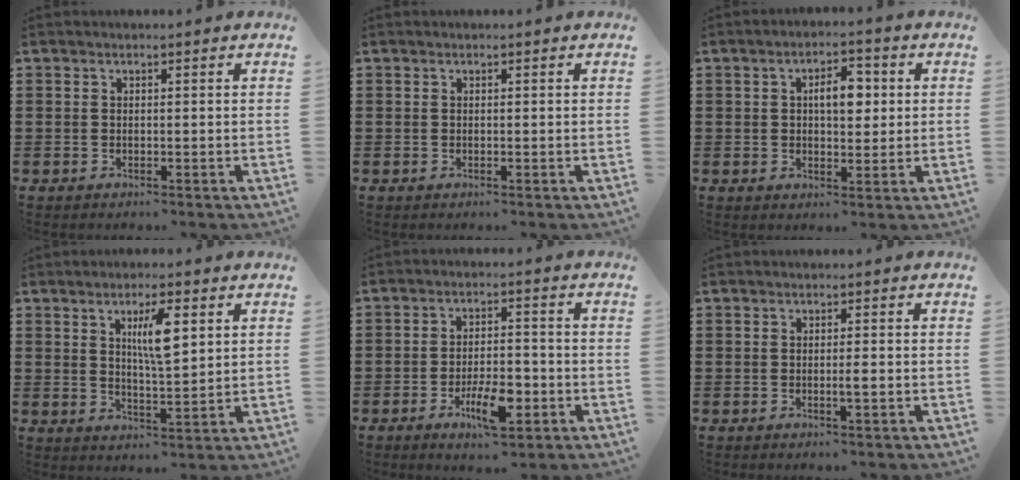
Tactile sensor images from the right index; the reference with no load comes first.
{"total": 0.0}
{"total": 5.0, "force": [0.9, 2.5, 4.3], "torque": [-0.065, 0.003, 0.007]}
{"total": 6.3, "force": [2.3, 1.6, 5.6], "torque": [-0.100, 0.001, 0.034]}
{"total": 7.3, "force": [-3.1, 2.7, 6.0], "torque": [-0.107, 0.003, -0.053]}
{"total": 1.6, "force": [-0.4, 0.0, 1.6], "torque": [-0.032, -0.007, -0.010]}